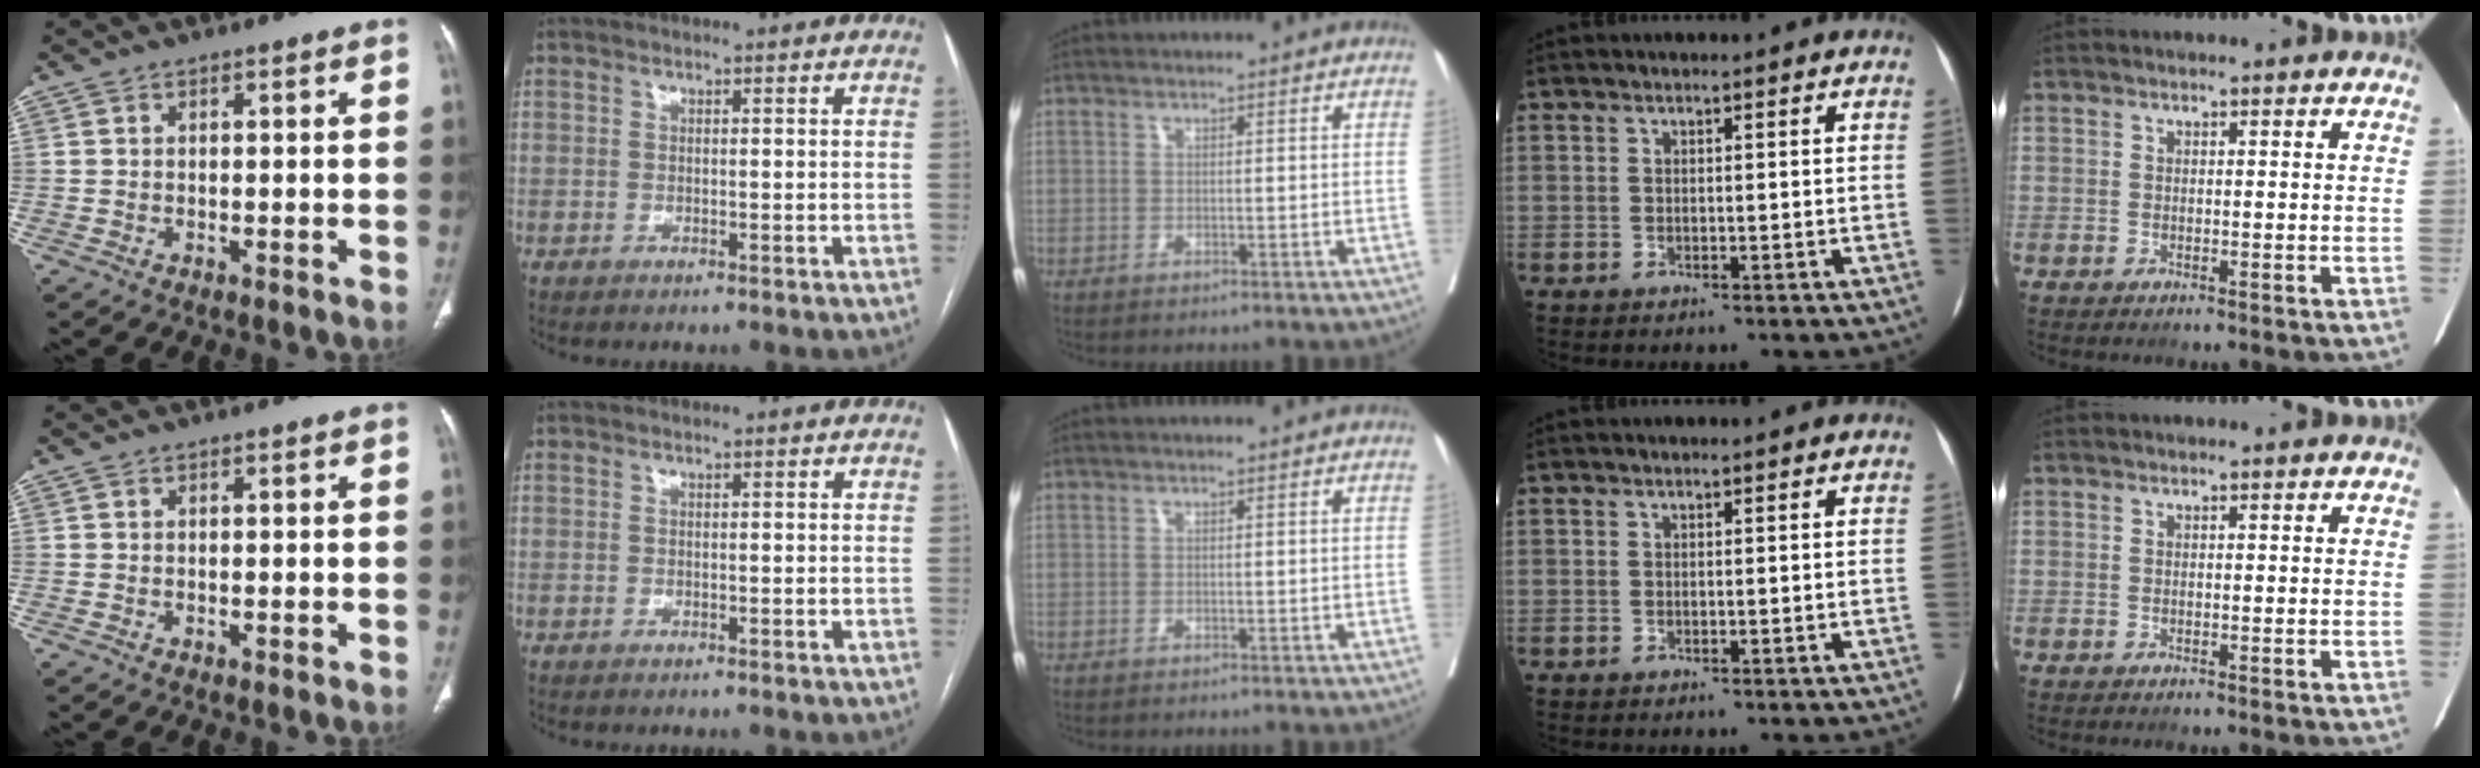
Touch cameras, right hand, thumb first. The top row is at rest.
{}